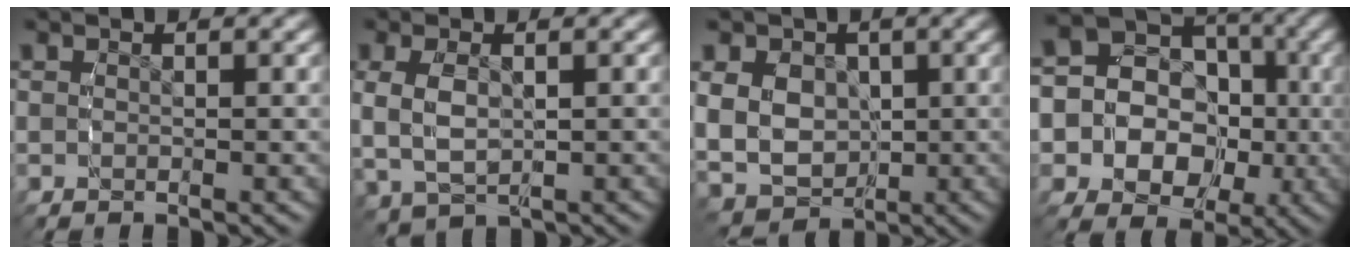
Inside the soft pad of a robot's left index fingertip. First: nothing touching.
{"total": 4.6, "force": [0.1, 3.3, 3.2], "torque": [-0.090, -0.015, 0.019]}
{"total": 9.8, "force": [-0.4, 8.5, 4.8], "torque": [-0.125, -0.050, 0.008]}
{"total": 17.3, "force": [-1.0, 15.5, 7.8], "torque": [-0.208, -0.056, -0.025]}